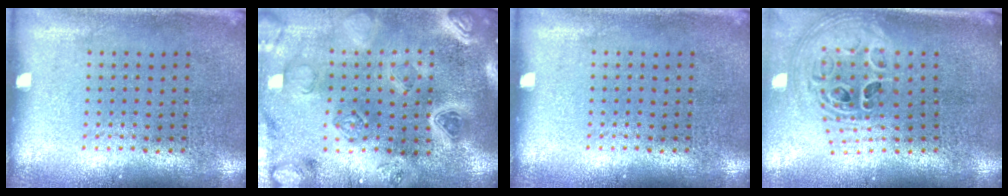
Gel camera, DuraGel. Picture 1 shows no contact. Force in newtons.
{"total": 3.4, "press": 3.3, "slide": 1.0}
{"total": 0.0}
{"total": 1.9, "press": 1.5, "slide": 1.1}